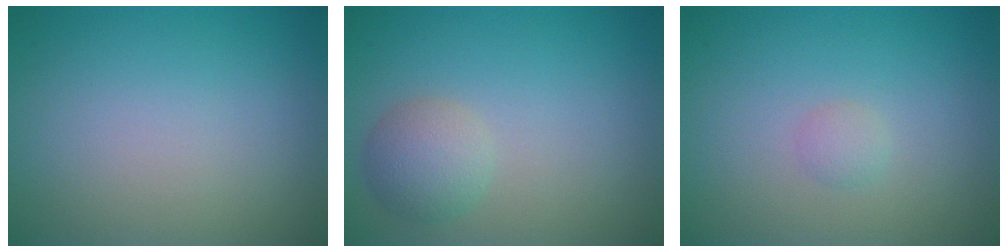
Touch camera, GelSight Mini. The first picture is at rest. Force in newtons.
{"total": 2.7, "press": 2.7, "slide": 0.1}
{"total": 0.9, "press": 0.9, "slide": 0.0}